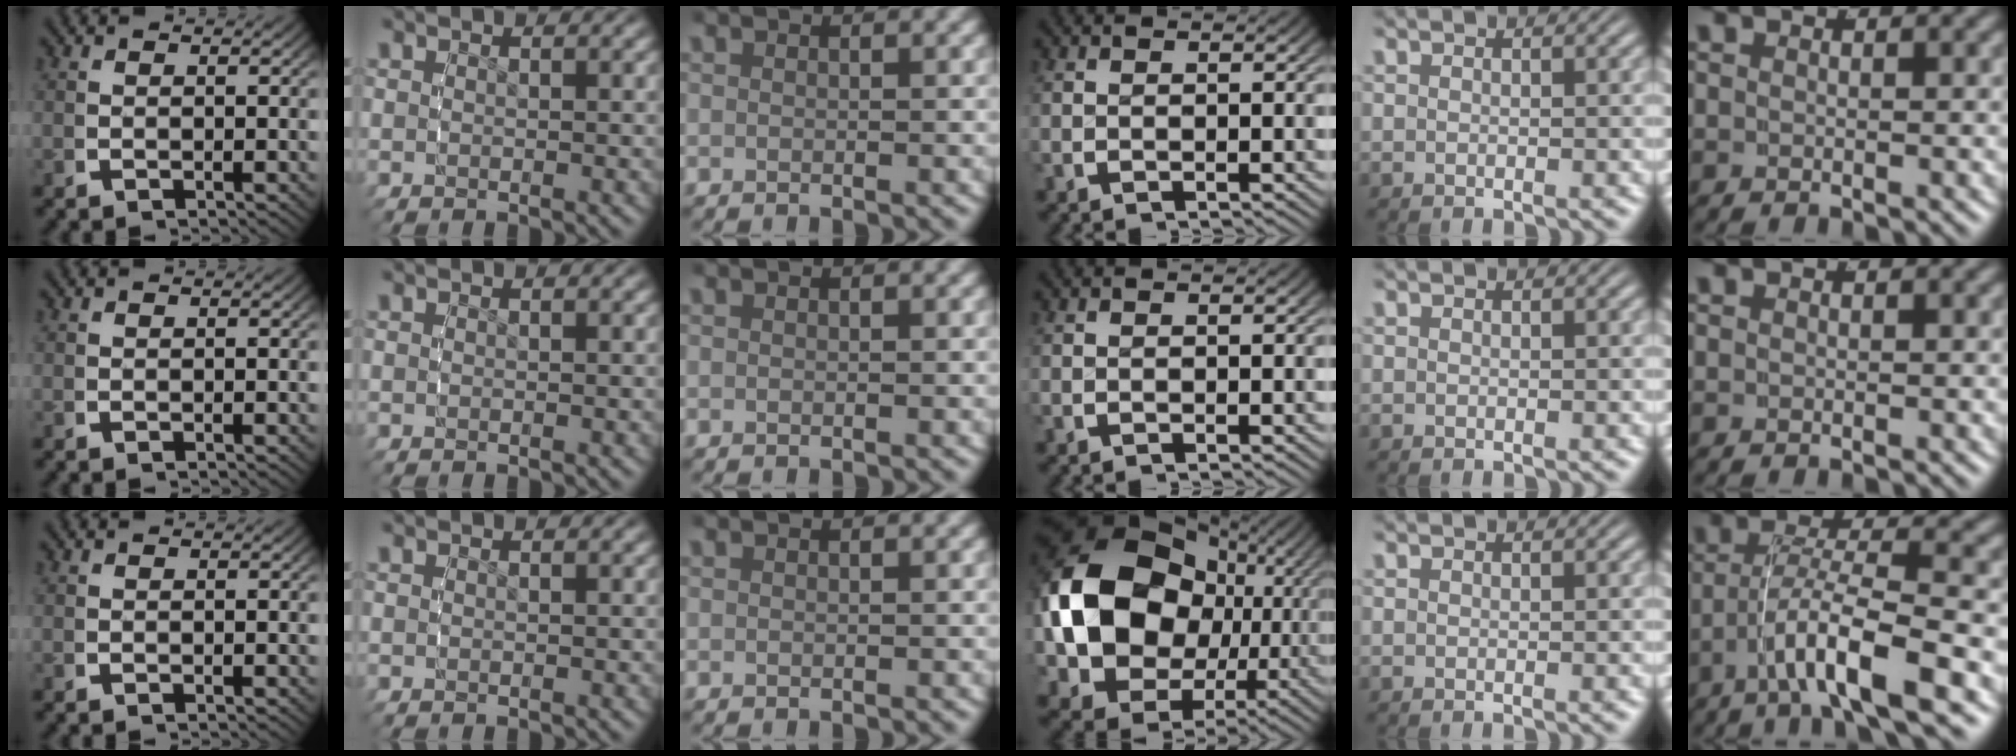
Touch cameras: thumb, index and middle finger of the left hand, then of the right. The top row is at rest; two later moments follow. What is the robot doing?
{"motion": "grasp_and_lifting", "object": "bowl"}